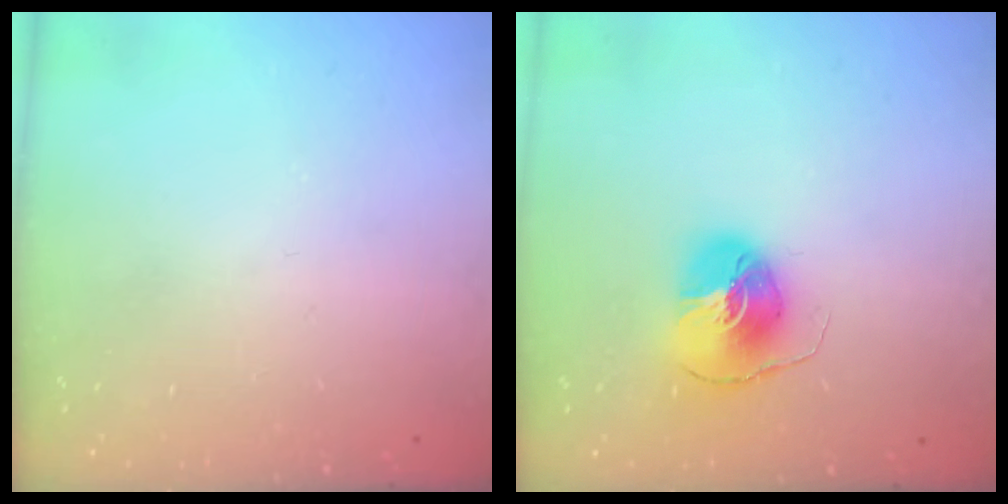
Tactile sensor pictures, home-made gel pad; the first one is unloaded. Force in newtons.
{"total": 8.2, "press": 8.1, "slide": 1.0}